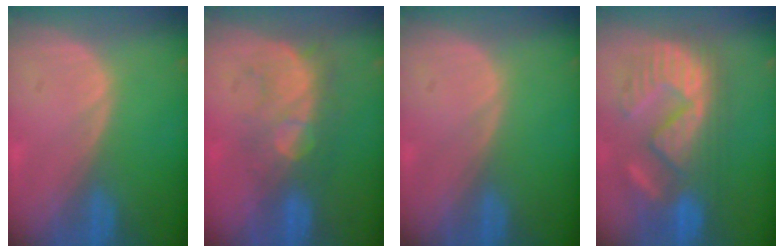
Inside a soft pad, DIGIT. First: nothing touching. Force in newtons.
{"total": 8.6, "press": 7.6, "slide": 4.0}
{"total": 0.0}
{"total": 10.7, "press": 10.4, "slide": 2.5}